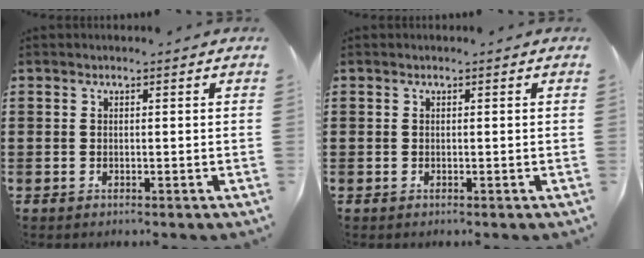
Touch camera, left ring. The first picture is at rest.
{"total": 0.0}